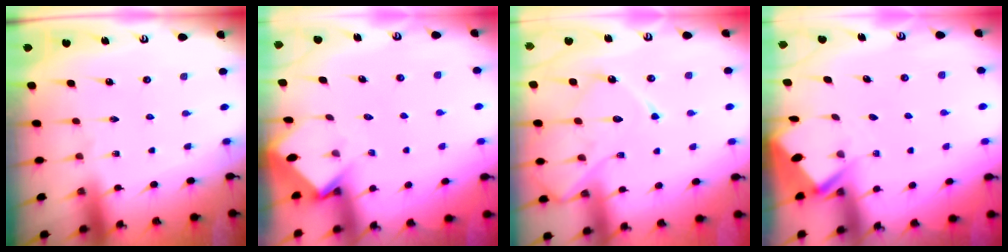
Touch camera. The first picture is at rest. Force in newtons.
{"total": 3.4, "press": 3.4, "slide": 0.3}
{"total": 14.0, "press": 13.9, "slide": 1.3}
{"total": 2.9, "press": 2.8, "slide": 0.4}